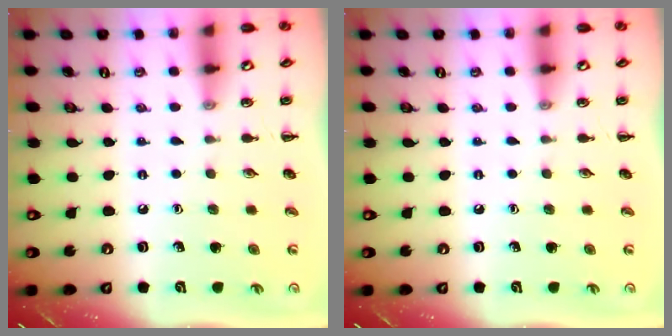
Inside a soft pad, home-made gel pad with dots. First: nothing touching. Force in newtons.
{"total": 0.0}